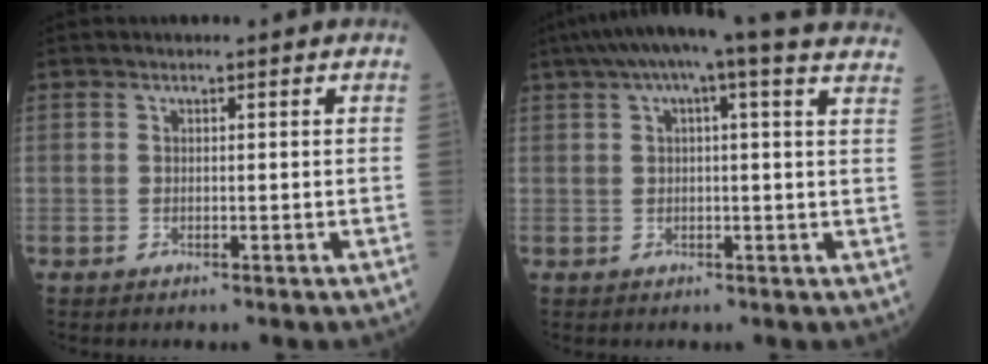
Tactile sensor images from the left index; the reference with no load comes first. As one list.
[{"total": 17.3, "force": [13.8, 1.2, 10.4], "torque": [-0.169, 0.054, 0.166]}]